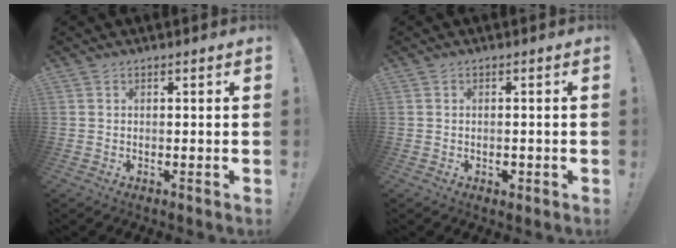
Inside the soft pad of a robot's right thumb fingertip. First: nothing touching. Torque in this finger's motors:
{"motor_torque": [0.72, -0.04, 0.14, -0.27, -0.01]}